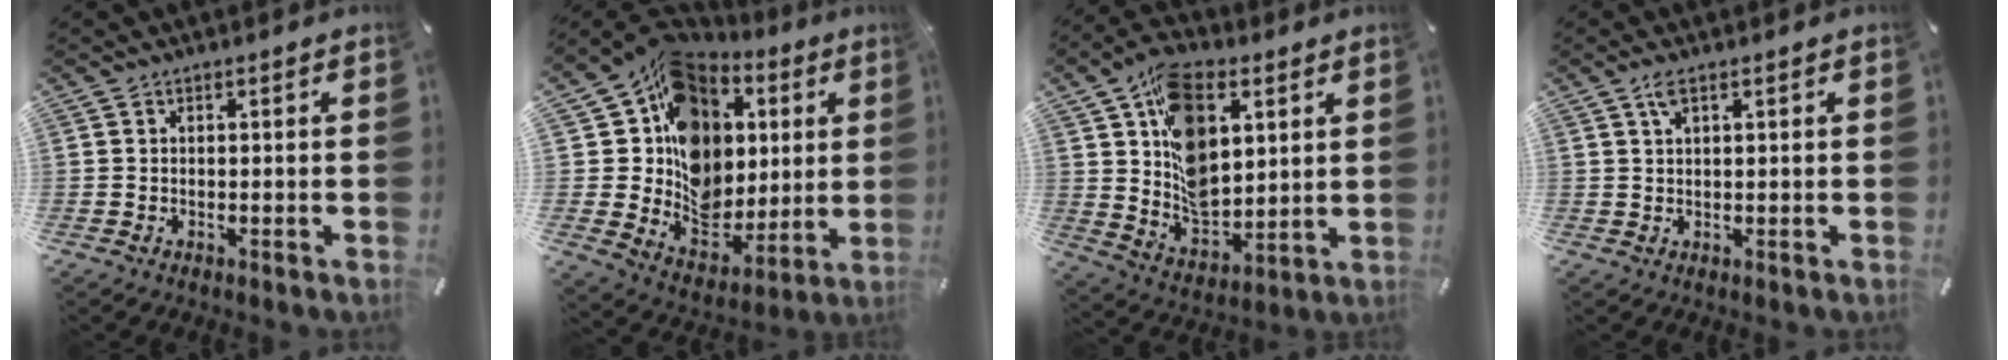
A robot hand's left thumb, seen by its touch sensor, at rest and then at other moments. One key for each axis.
{"total": 15.7, "fx": 4.7, "fy": 13.7, "fz": 6.0, "tx": -0.079, "ty": -0.057, "tz": 0.092}
{"total": 16.0, "fx": 5.9, "fy": 10.3, "fz": 10.7, "tx": -0.204, "ty": -0.019, "tz": 0.111}
{"total": 2.5, "fx": 1.3, "fy": 0.6, "fz": 2.1, "tx": -0.045, "ty": 0.004, "tz": 0.021}